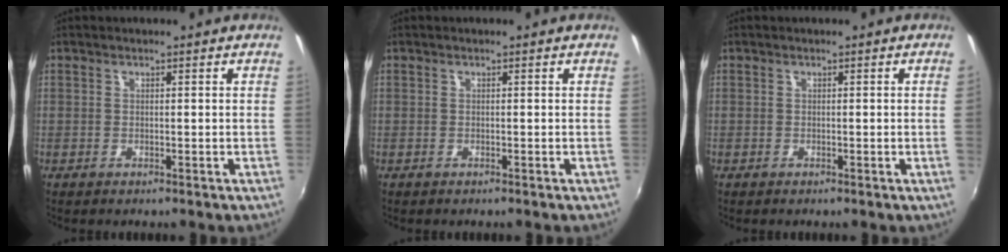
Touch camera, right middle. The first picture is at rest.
{"total": 0.0}
{"total": 1.1, "force": [0.2, -0.7, 0.8], "torque": [-0.007, -0.008, 0.004]}